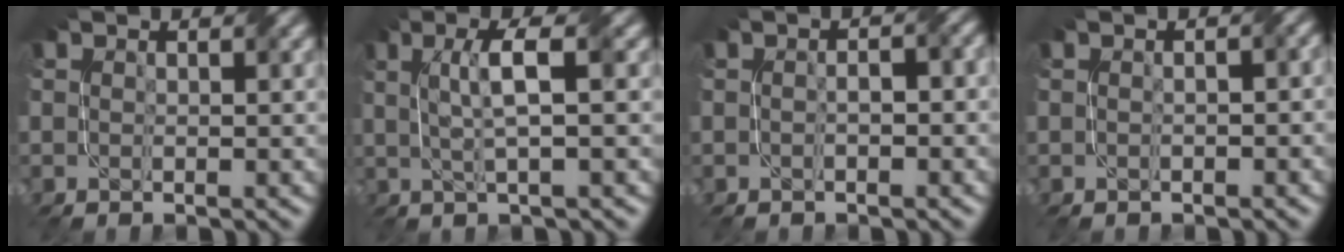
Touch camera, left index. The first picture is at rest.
{"total": 4.1, "force": [0.7, 0.7, 3.9], "torque": [-0.075, 0.006, 0.016]}
{"total": 2.0, "force": [-0.1, 0.8, 1.8], "torque": [-0.026, 0.002, -0.011]}
{"total": 1.9, "force": [0.2, 0.8, 1.7], "torque": [-0.021, 0.005, -0.002]}